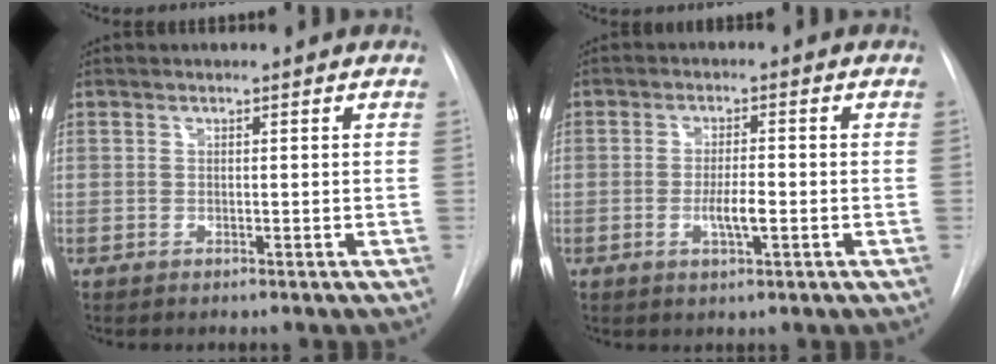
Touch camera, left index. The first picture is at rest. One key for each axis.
{"total": 3.7, "fx": -1.1, "fy": 0.7, "fz": 3.5, "tx": -0.064, "ty": -0.004, "tz": -0.018}